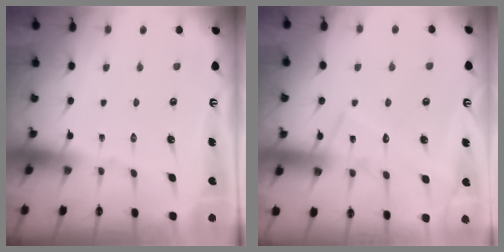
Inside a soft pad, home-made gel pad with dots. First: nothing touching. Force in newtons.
{"total": 12.6, "press": 12.5, "slide": 0.8}